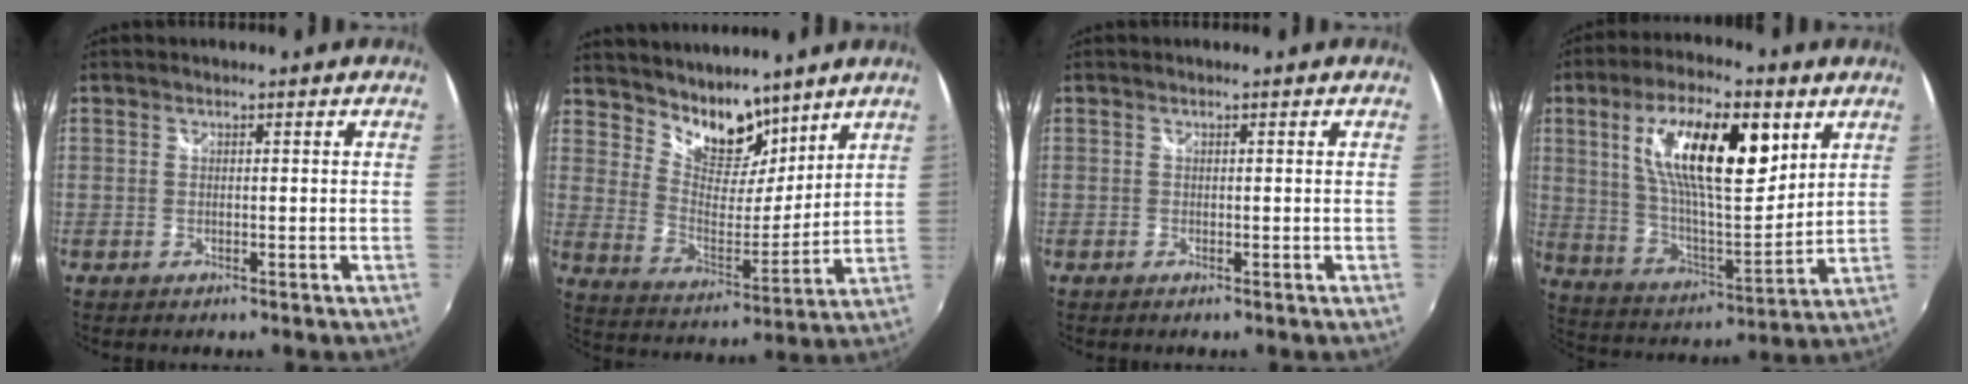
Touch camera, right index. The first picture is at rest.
{"total": 12.5, "force": [9.7, 6.0, 5.0], "torque": [-0.089, 0.003, 0.175]}
{"total": 0.0}
{"total": 20.6, "force": [8.1, 7.3, 17.5], "torque": [-0.308, 0.009, 0.144]}